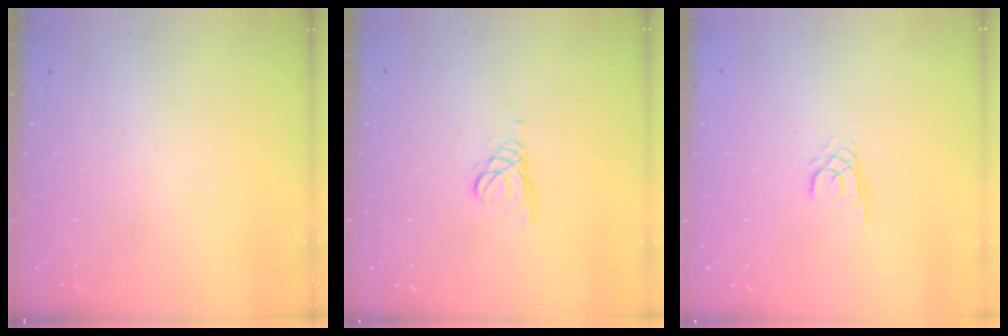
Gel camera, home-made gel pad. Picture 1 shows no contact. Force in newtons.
{"total": 1.5, "press": 1.4, "slide": 0.1}
{"total": 2.2, "press": 2.2, "slide": 0.2}